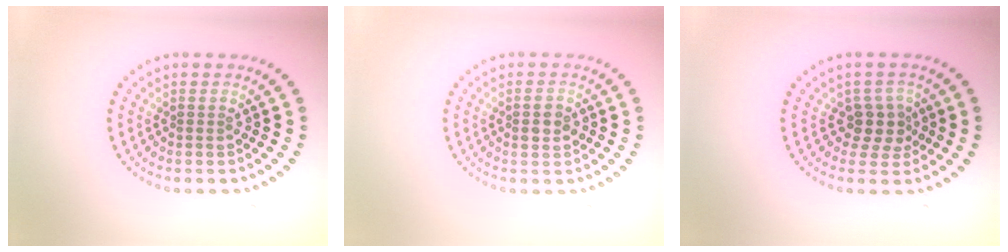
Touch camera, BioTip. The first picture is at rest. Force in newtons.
{"total": 2.4, "press": 2.4, "slide": 0.2}
{"total": 2.5, "press": 2.1, "slide": 1.4}